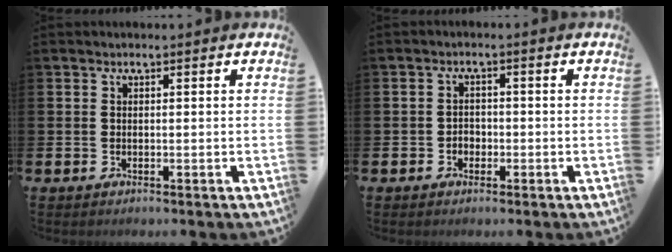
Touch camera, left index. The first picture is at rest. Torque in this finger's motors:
{"motor_torque": [-0.26, -0.05, -0.01, -0.01]}